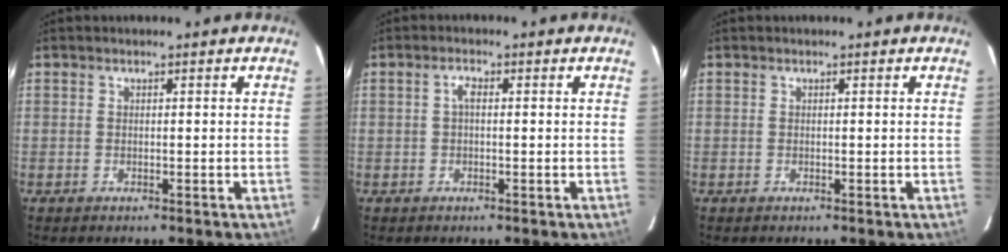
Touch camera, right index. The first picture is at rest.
{"total": 1.5, "force": [0.0, 0.6, 1.4], "torque": [-0.027, 0.008, -0.002]}
{"total": 0.0}